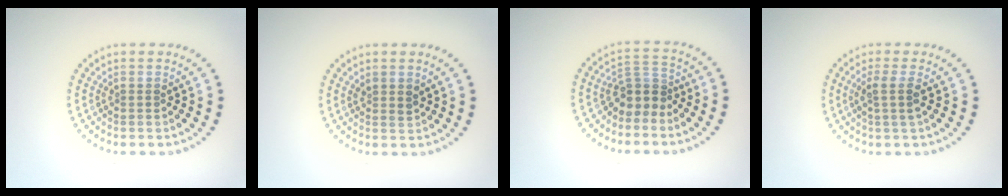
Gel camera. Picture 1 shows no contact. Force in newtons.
{"total": 1.0, "press": 0.9, "slide": 0.5}
{"total": 2.8, "press": 2.2, "slide": 1.8}
{"total": 1.9, "press": 1.5, "slide": 1.2}